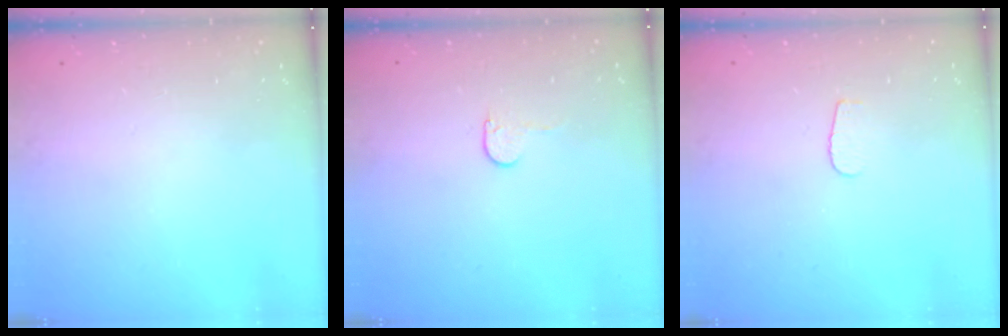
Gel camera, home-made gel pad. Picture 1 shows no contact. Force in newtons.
{"total": 3.8, "press": 3.8, "slide": 0.4}
{"total": 3.3, "press": 3.3, "slide": 0.4}